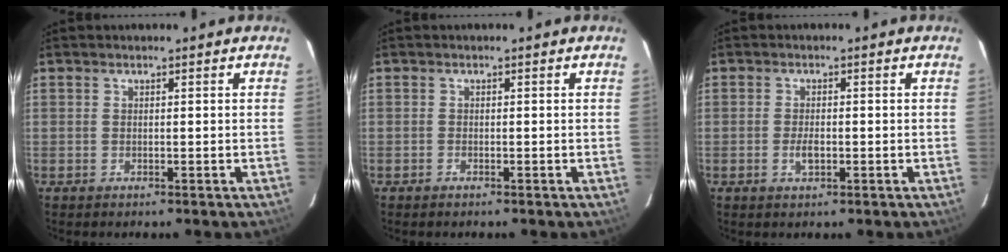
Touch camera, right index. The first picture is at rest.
{"total": 0.5, "force": [-0.5, 0.2, 0.1], "torque": [-0.002, 0.000, -0.011]}
{"total": 2.4, "force": [-0.7, 1.2, 2.0], "torque": [-0.038, -0.001, -0.012]}